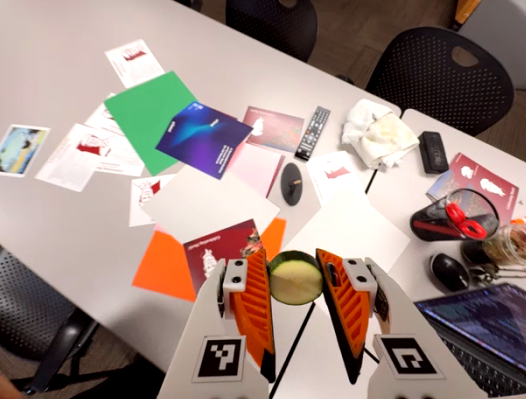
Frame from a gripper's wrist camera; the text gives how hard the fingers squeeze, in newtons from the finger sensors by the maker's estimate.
{"total": 8.8, "left": 8.6, "right": 8.9}